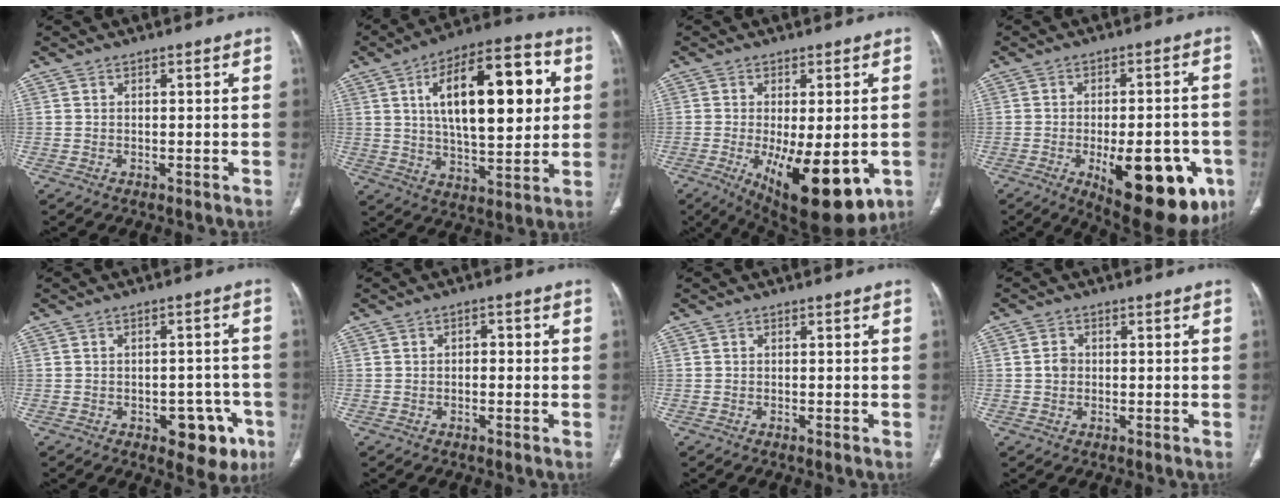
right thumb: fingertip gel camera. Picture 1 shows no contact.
{"total": 22.5, "force": [5.2, 9.8, 19.6], "torque": [-0.275, 0.002, 0.077]}
{"total": 16.6, "force": [-5.2, 6.5, 14.3], "torque": [-0.197, -0.022, -0.057]}
{"total": 20.9, "force": [-7.9, 8.7, 17.3], "torque": [-0.173, 0.010, -0.090]}
{"total": 9.4, "force": [-4.2, 5.3, 6.5], "torque": [-0.041, 0.025, -0.044]}
{"total": 1.8, "force": [-0.1, 1.2, 1.3], "torque": [-0.009, 0.007, -0.007]}
{"total": 0.0}
{"total": 2.2, "force": [-0.1, 1.8, 1.2], "torque": [-0.016, 0.007, -0.003]}